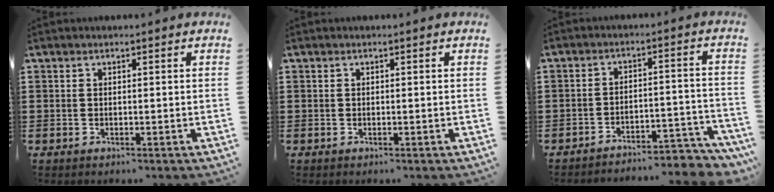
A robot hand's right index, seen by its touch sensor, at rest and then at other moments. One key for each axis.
{"total": 0.0}
{"total": 4.9, "fx": -4.7, "fy": 0.8, "fz": 1.2, "tx": -0.020, "ty": 0.007, "tz": -0.094}